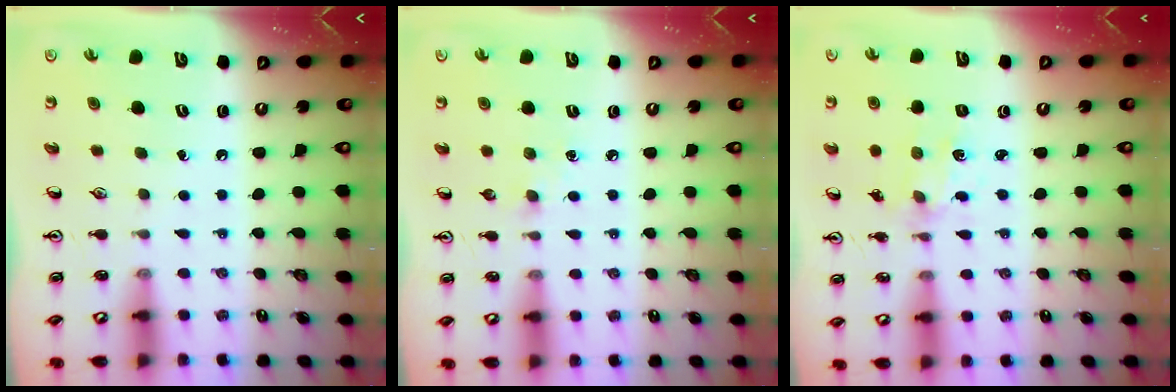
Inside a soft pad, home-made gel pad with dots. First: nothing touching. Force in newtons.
{"total": 3.6, "press": 3.6, "slide": 0.5}
{"total": 1.1, "press": 1.1, "slide": 0.3}